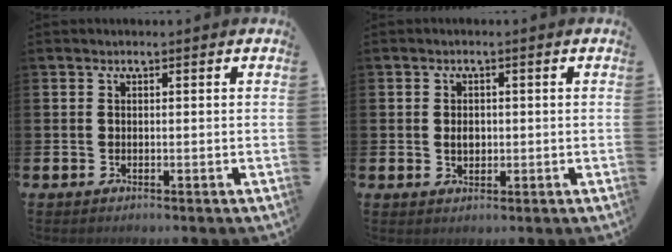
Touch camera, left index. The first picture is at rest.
{"total": 1.9, "force": [0.2, 1.4, 1.3], "torque": [-0.006, -0.001, -0.003]}